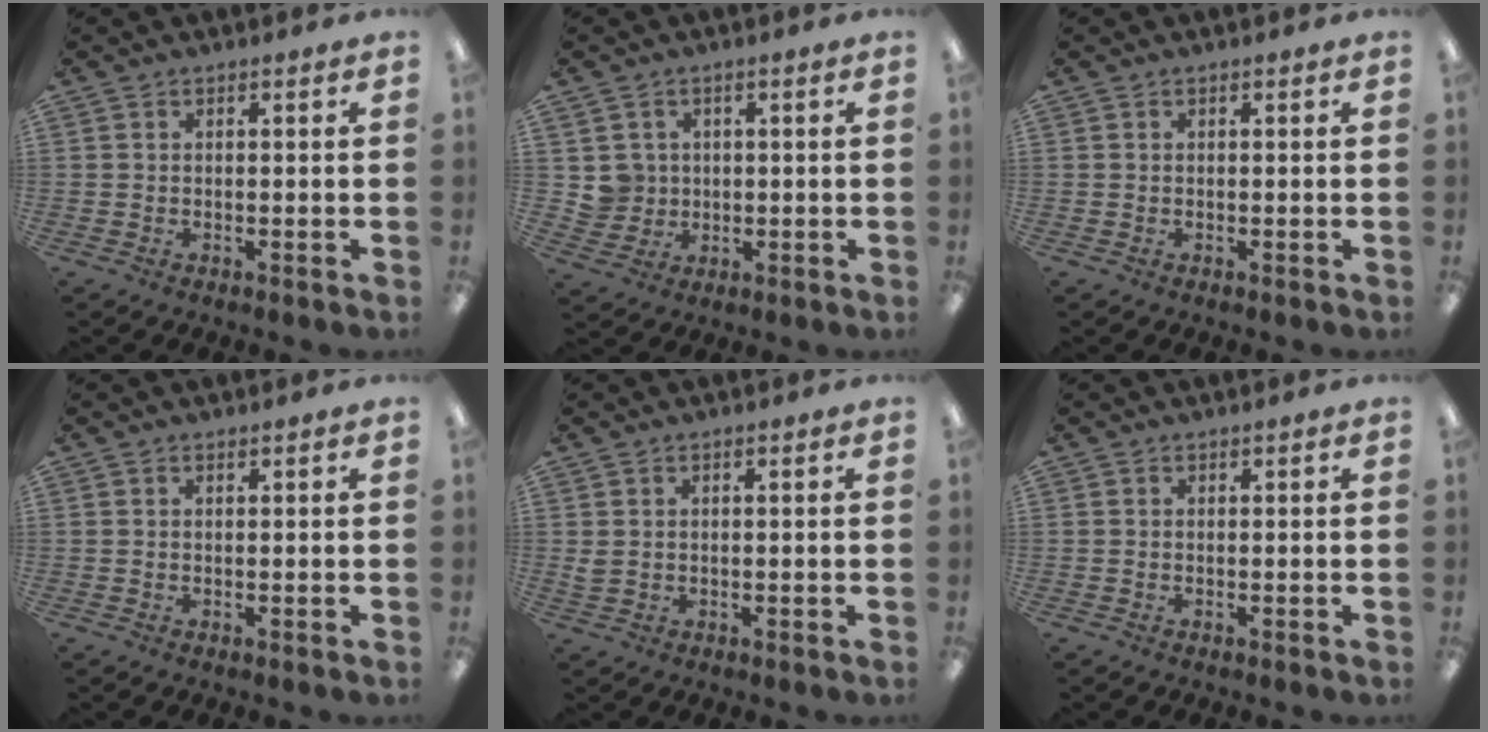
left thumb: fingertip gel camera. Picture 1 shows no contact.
{"total": 4.7, "force": [1.1, 4.5, -0.1], "torque": [0.001, 0.002, 0.022]}
{"total": 0.0}
{"total": 0.0}
{"total": 1.3, "force": [0.2, 1.0, 0.7], "torque": [-0.015, 0.003, 0.002]}
{"total": 0.0}